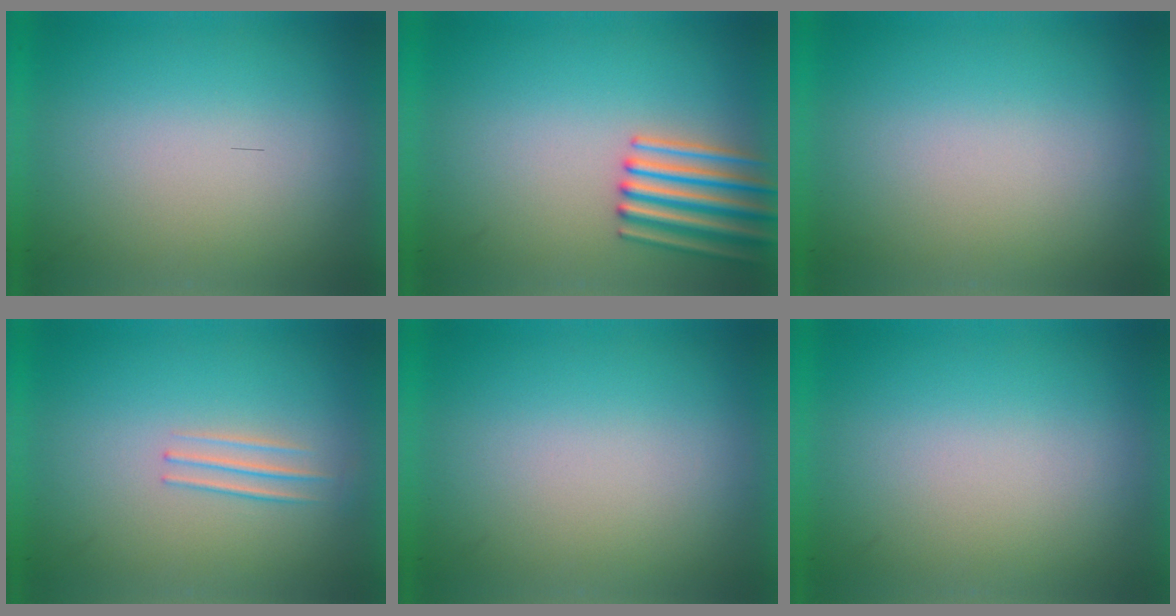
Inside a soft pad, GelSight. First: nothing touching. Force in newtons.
{"total": 3.4}
{"total": 0.0}
{"total": 1.3}
{"total": 0.0}
{"total": 0.0}